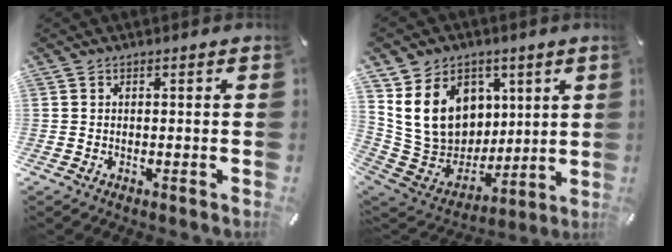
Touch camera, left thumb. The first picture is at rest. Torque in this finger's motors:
{"motor_torque": [3.00, 2.01, 1.91, -0.86, 0.22]}